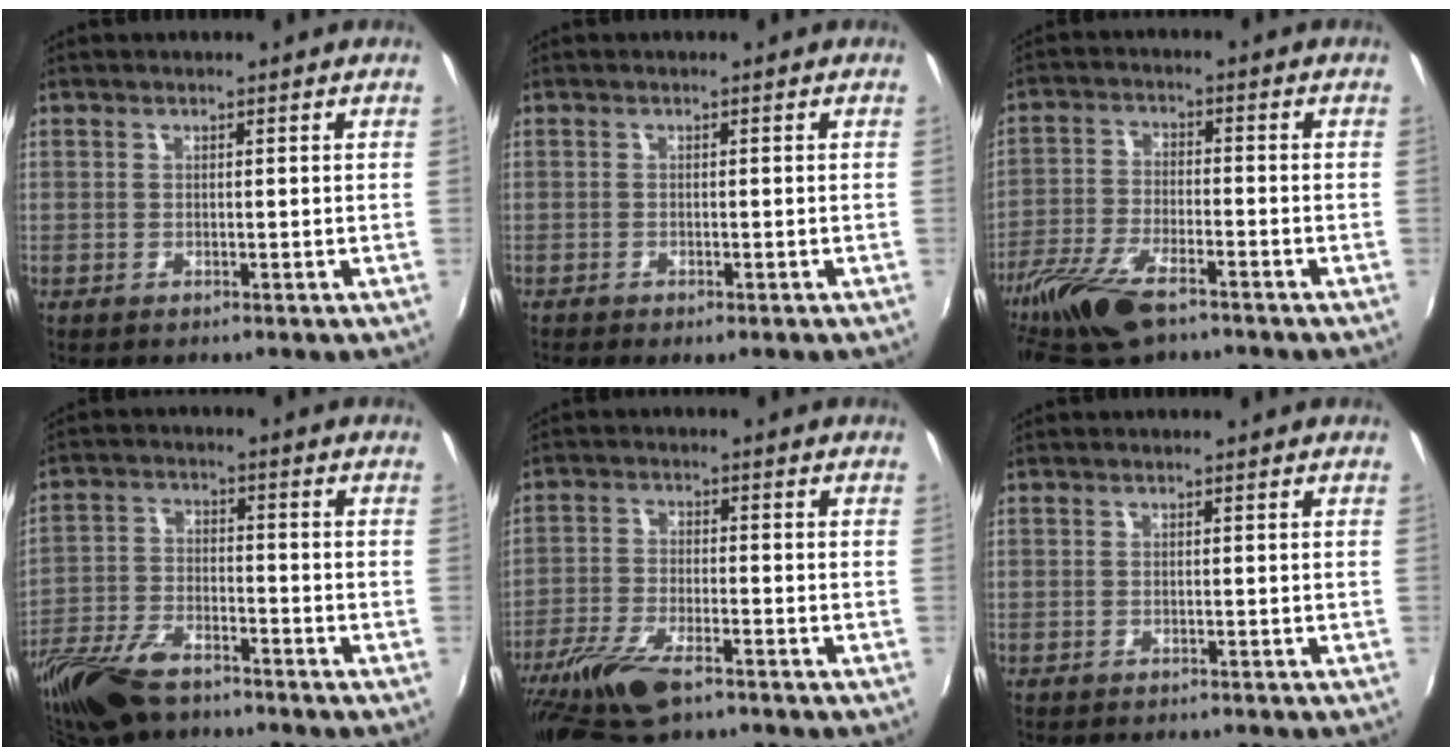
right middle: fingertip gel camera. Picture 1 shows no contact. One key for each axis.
{"total": 1.5, "fx": -1.0, "fy": 0.2, "fz": 1.1, "tx": -0.020, "ty": -0.010, "tz": -0.012}
{"total": 13.9, "fx": -9.9, "fy": 4.7, "fz": 8.6, "tx": -0.199, "ty": -0.034, "tz": -0.192}
{"total": 14.1, "fx": -10.8, "fy": 5.6, "fz": 7.0, "tx": -0.167, "ty": -0.020, "tz": -0.210}
{"total": 12.9, "fx": -8.8, "fy": 4.4, "fz": 8.4, "tx": -0.190, "ty": -0.035, "tz": -0.168}
{"total": 1.4, "fx": -1.3, "fy": 0.3, "fz": 0.4, "tx": -0.011, "ty": -0.009, "tz": -0.016}